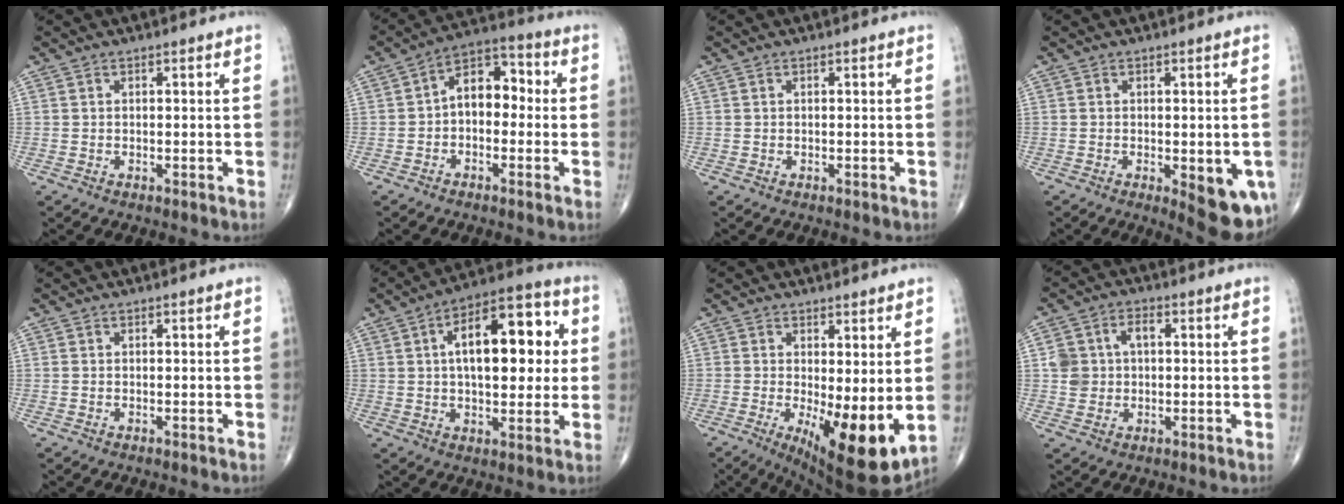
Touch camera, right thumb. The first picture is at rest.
{"total": 8.9, "force": [-0.4, 5.8, 6.7], "torque": [-0.076, 0.037, -0.024]}
{"total": 0.0}
{"total": 9.7, "force": [-2.8, 3.6, 8.5], "torque": [-0.084, -0.012, -0.028]}
{"total": 0.0}
{"total": 18.3, "force": [3.4, 8.9, 15.7], "torque": [-0.200, 0.018, 0.044]}
{"total": 12.4, "force": [-1.3, 3.9, 11.7], "torque": [-0.172, -0.030, -0.008]}
{"total": 6.5, "force": [0.8, 5.0, 4.0], "torque": [-0.062, 0.016, 0.016]}